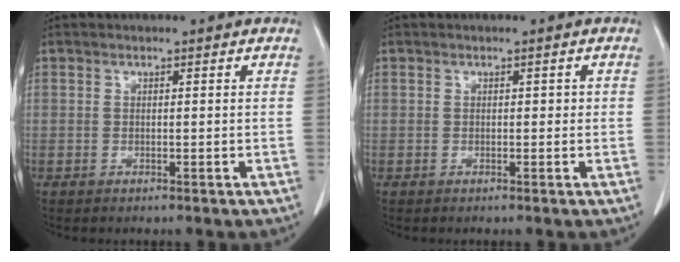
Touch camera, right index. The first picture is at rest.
{"total": 0.8, "force": [0.0, 0.6, 0.5], "torque": [-0.007, 0.009, 0.002]}